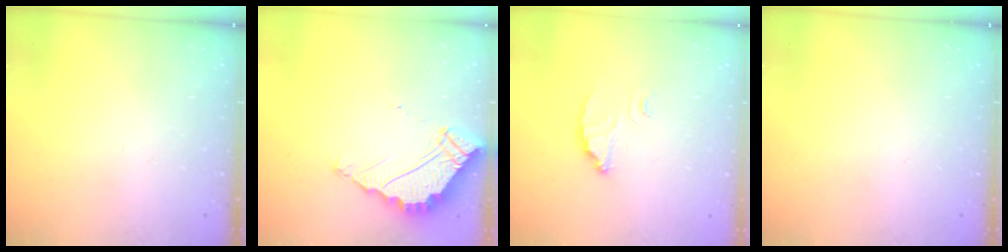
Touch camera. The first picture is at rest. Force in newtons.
{"total": 5.3, "press": 5.2, "slide": 0.3}
{"total": 2.6, "press": 2.6, "slide": 0.2}
{"total": 0.0}